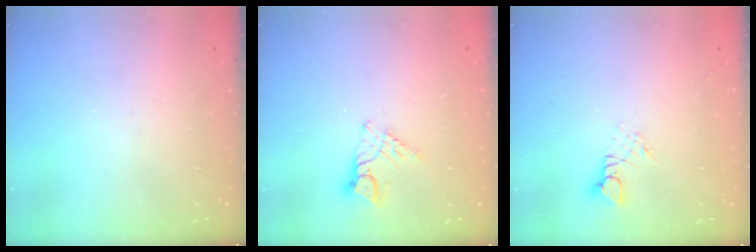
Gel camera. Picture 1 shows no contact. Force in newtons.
{"total": 6.9, "press": 6.9, "slide": 0.5}
{"total": 3.0, "press": 3.0, "slide": 0.2}